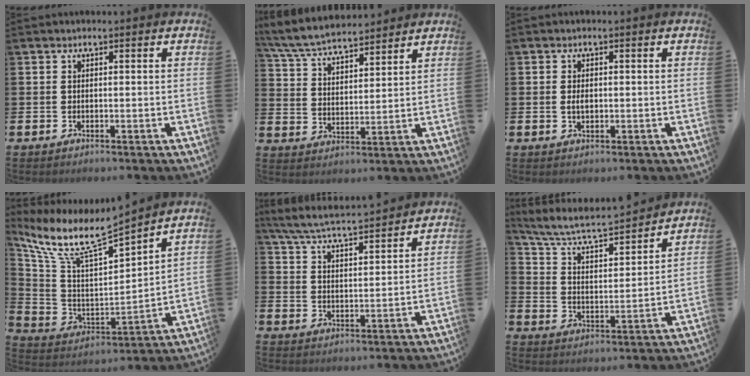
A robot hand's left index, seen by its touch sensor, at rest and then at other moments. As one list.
[{"total": 6.4, "force": [6.2, 1.0, 1.4], "torque": [-0.056, -0.031, 0.110]}, {"total": 1.6, "force": [0.0, 0.9, 1.2], "torque": [-0.016, 0.002, -0.004]}, {"total": 8.9, "force": [7.5, 1.1, 4.7], "torque": [-0.131, -0.060, 0.121]}, {"total": 5.7, "force": [5.5, 0.2, 1.7], "torque": [-0.059, -0.038, 0.094]}, {"total": 7.1, "force": [6.4, 1.5, 2.7], "torque": [-0.089, -0.045, 0.106]}]